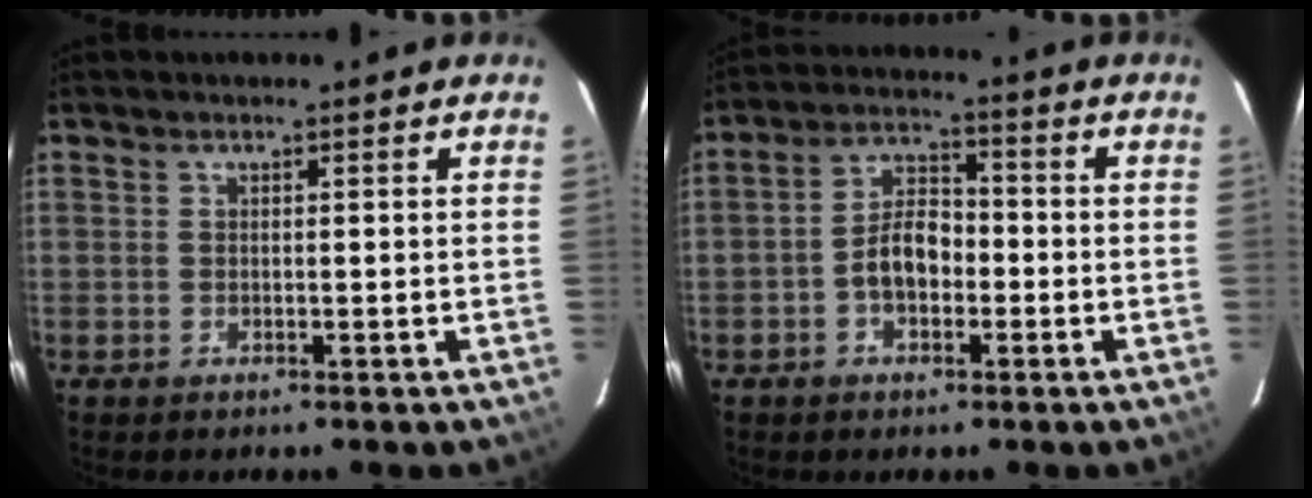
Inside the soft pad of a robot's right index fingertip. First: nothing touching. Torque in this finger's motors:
{"motor_torque": [0.55, 0.35, 0.25, 0.11]}